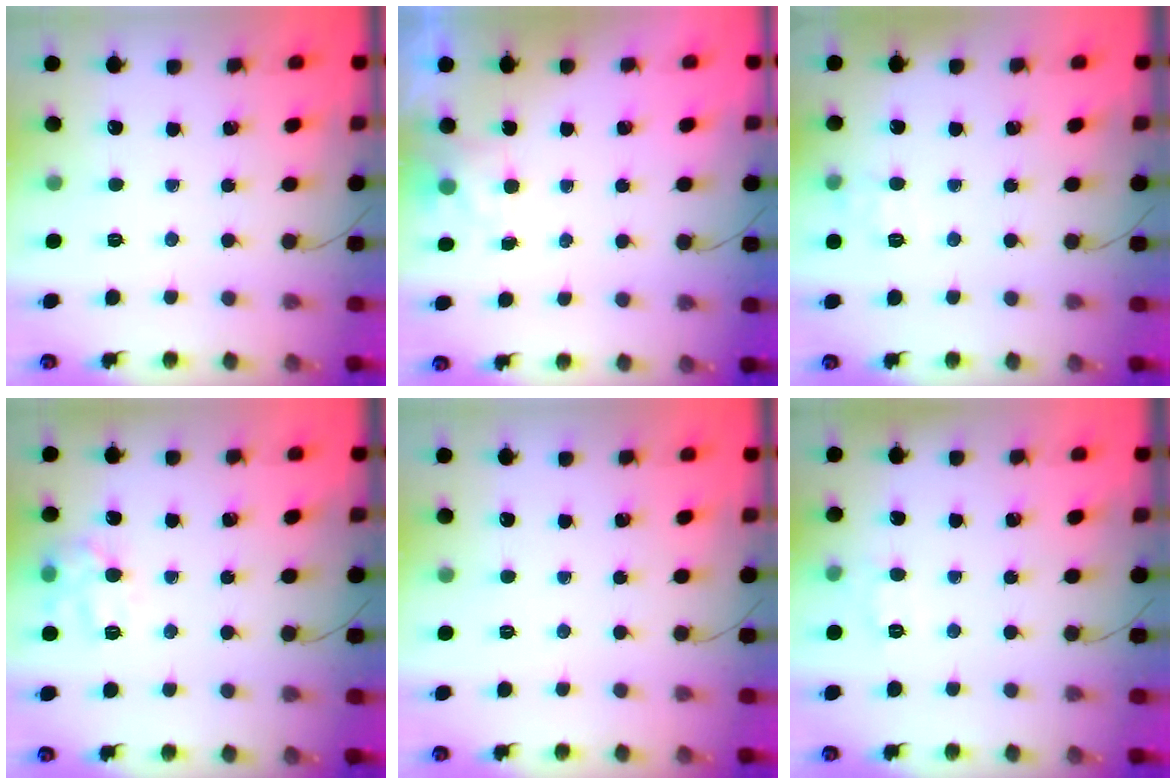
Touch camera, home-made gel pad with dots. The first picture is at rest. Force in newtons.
{"total": 2.2, "press": 1.8, "slide": 1.3}
{"total": 7.7, "press": 7.4, "slide": 1.8}
{"total": 12.0, "press": 12.0, "slide": 0.3}
{"total": 0.0}
{"total": 6.4, "press": 6.2, "slide": 1.4}